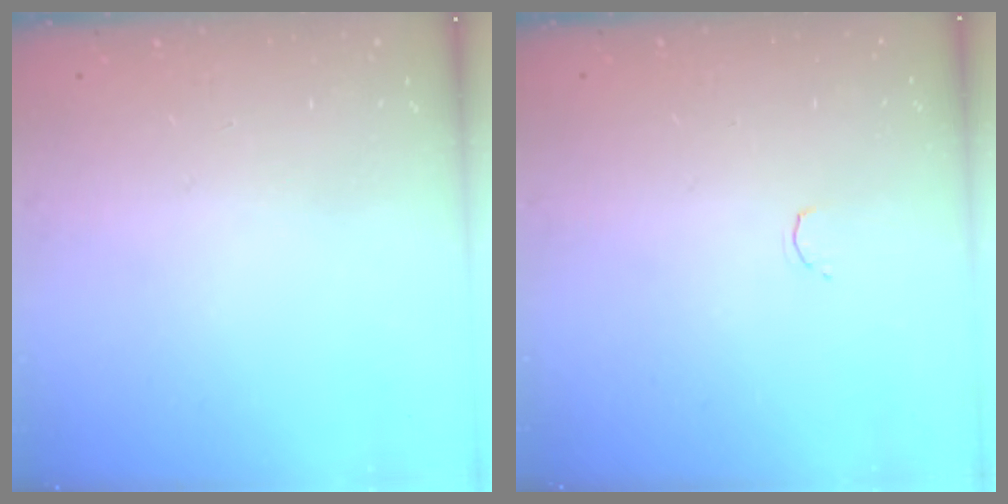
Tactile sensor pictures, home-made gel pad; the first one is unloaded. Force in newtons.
{"total": 1.7, "press": 1.6, "slide": 0.5}